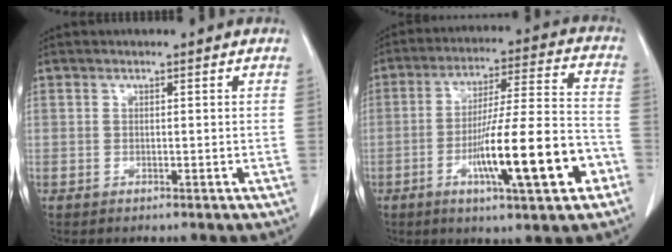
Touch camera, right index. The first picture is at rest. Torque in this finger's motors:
{"motor_torque": [1.41, -0.73, 0.50, 0.21]}